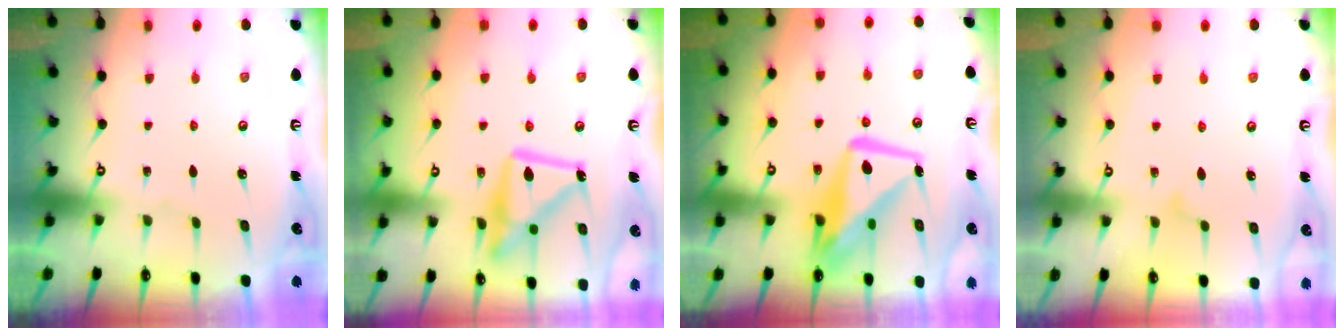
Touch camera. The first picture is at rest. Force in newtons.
{"total": 15.3, "press": 15.3, "slide": 1.2}
{"total": 13.6, "press": 13.5, "slide": 1.6}
{"total": 8.4, "press": 8.4, "slide": 0.5}